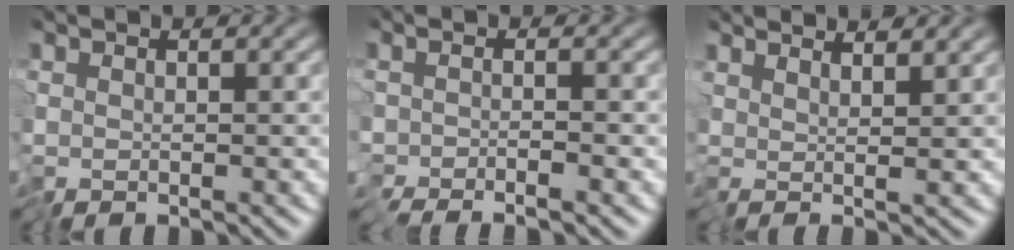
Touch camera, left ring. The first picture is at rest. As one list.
[{"total": 1.1, "force": [-1.0, -0.5, 0.0], "torque": [-0.002, -0.006, -0.020]}, {"total": 3.3, "force": [3.1, 0.1, 1.2], "torque": [-0.018, 0.010, 0.033]}]